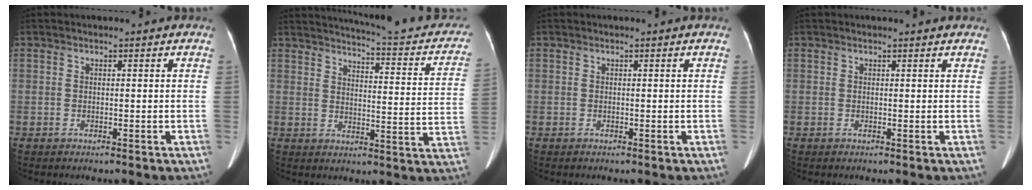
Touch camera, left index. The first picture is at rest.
{"total": 19.6, "force": [17.1, 3.7, 8.9], "torque": [-0.109, -0.028, 0.190]}
{"total": 0.0}
{"total": 1.8, "force": [1.7, 0.2, 0.5], "torque": [-0.012, 0.007, 0.017]}